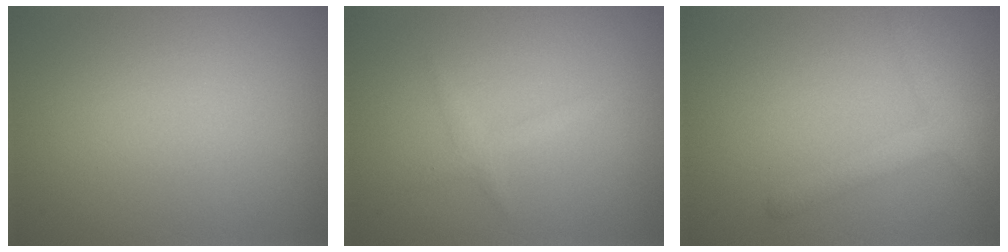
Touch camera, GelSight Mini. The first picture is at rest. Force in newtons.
{"total": 1.2, "press": 1.2, "slide": 0.1}
{"total": 2.5, "press": 2.5, "slide": 0.1}